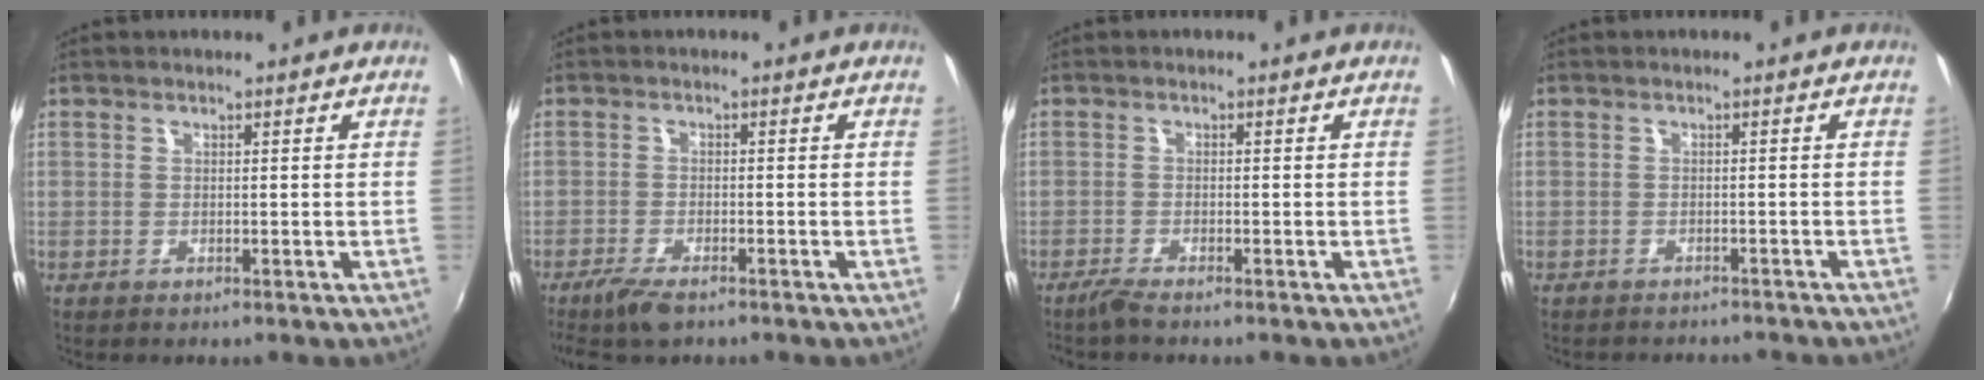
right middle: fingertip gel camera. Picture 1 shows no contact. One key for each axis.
{"total": 4.9, "fx": -3.7, "fy": 1.3, "fz": 2.9, "tx": -0.077, "ty": -0.014, "tz": -0.072}
{"total": 2.3, "fx": -2.0, "fy": 0.0, "fz": 1.1, "tx": -0.035, "ty": -0.005, "tz": -0.041}
{"total": 5.8, "fx": -5.3, "fy": 1.4, "fz": 1.9, "tx": -0.046, "ty": -0.013, "tz": -0.071}